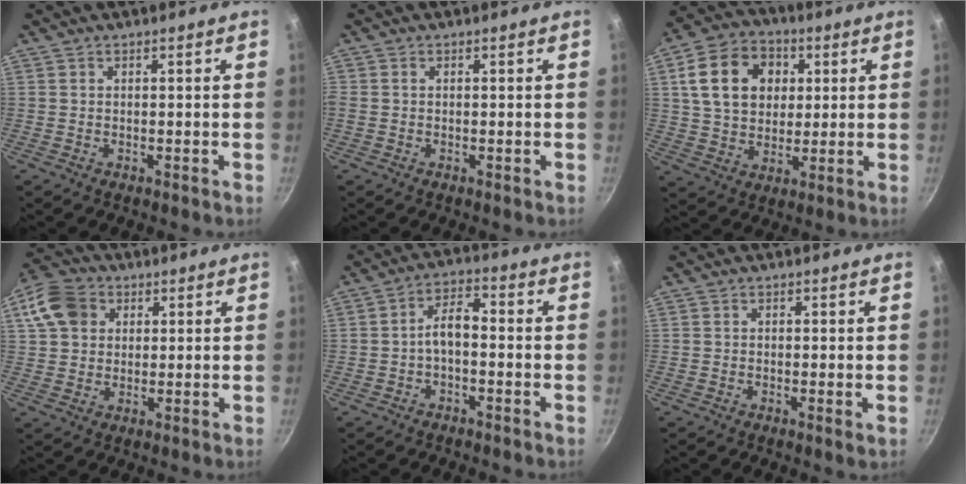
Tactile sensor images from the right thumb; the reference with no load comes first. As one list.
[{"total": 0.7, "force": [0.1, 0.6, 0.4], "torque": [-0.007, 0.003, -0.002]}, {"total": 15.5, "force": [4.0, 11.9, 9.2], "torque": [-0.138, 0.007, 0.063]}, {"total": 10.7, "force": [3.5, 8.7, 5.3], "torque": [-0.086, 0.012, 0.052]}, {"total": 5.1, "force": [-1.5, 2.5, 4.3], "torque": [-0.069, 0.032, -0.030]}, {"total": 0.8, "force": [-0.1, 0.0, 0.8], "torque": [-0.011, -0.004, -0.005]}]